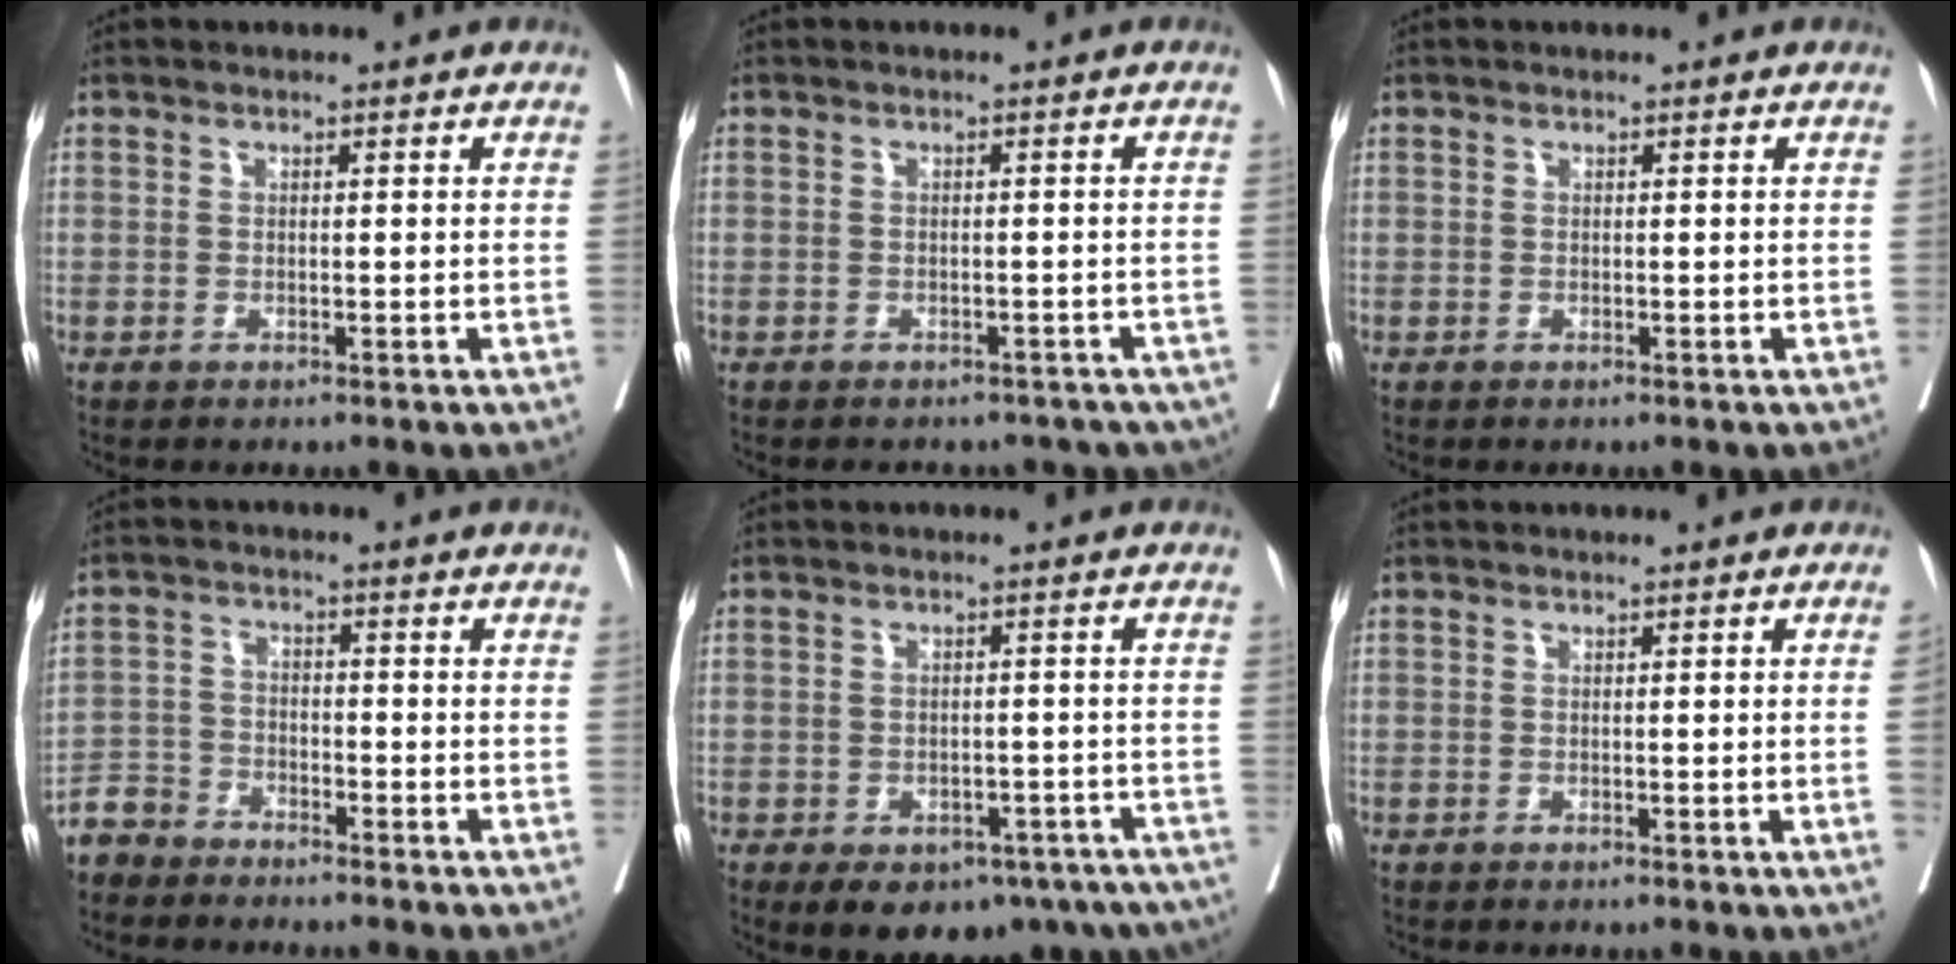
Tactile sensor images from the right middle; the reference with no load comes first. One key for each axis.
{"total": 12.6, "fx": -9.2, "fy": 7.4, "fz": 4.5, "tx": -0.094, "ty": -0.005, "tz": -0.088}
{"total": 0.0}
{"total": 4.5, "fx": -4.3, "fy": 1.5, "fz": -0.3, "tx": 0.003, "ty": -0.007, "tz": -0.090}
{"total": 13.7, "fx": -9.0, "fy": 8.1, "fz": 6.6, "tx": -0.103, "ty": -0.001, "tz": -0.106}
{"total": 1.3, "fx": -0.2, "fy": -0.6, "fz": 1.2, "tx": -0.012, "ty": -0.003, "tz": -0.002}